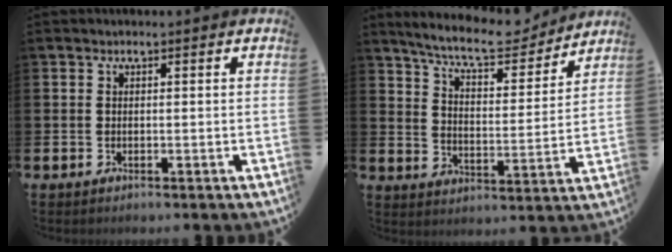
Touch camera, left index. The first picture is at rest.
{"total": 9.1, "force": [8.4, 1.7, 3.2], "torque": [-0.081, -0.053, 0.145]}